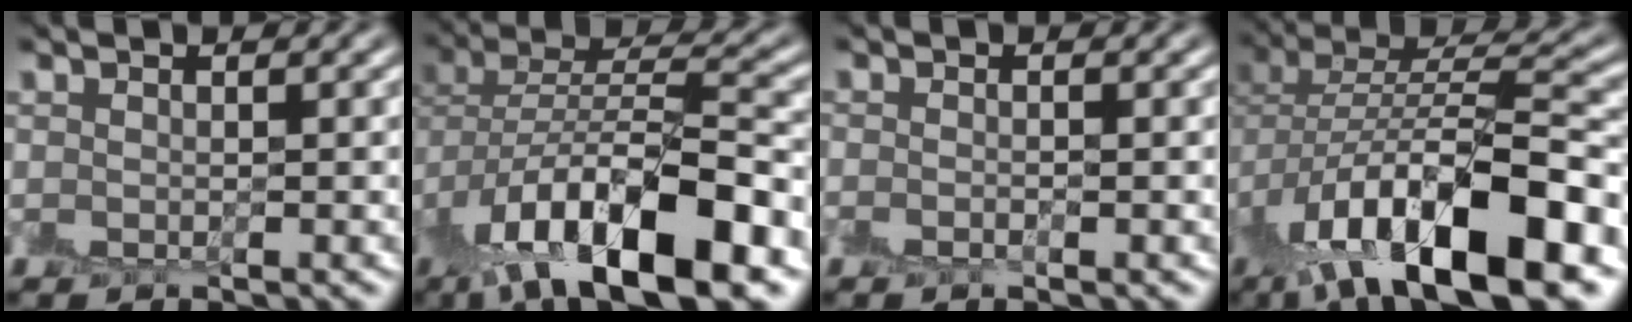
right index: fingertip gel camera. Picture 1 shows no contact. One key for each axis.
{"total": 13.2, "fx": -7.3, "fy": 4.8, "fz": 9.9, "tx": -0.166, "ty": -0.008, "tz": -0.131}
{"total": 0.8, "fx": -0.7, "fy": 0.1, "fz": 0.3, "tx": -0.004, "ty": -0.002, "tz": -0.017}
{"total": 14.5, "fx": -8.0, "fy": 5.5, "fz": 10.8, "tx": -0.173, "ty": -0.001, "tz": -0.140}